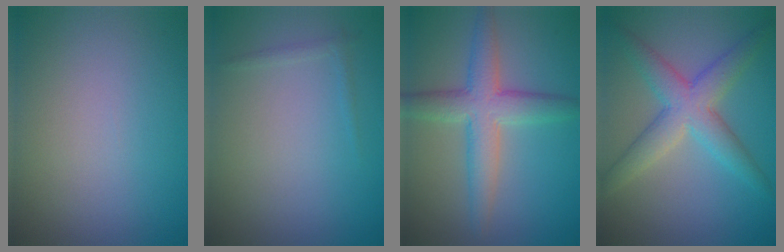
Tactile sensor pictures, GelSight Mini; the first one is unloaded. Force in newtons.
{"total": 0.7, "press": 0.7, "slide": 0.0}
{"total": 5.0, "press": 5.0, "slide": 0.3}
{"total": 5.1, "press": 5.1, "slide": 0.2}